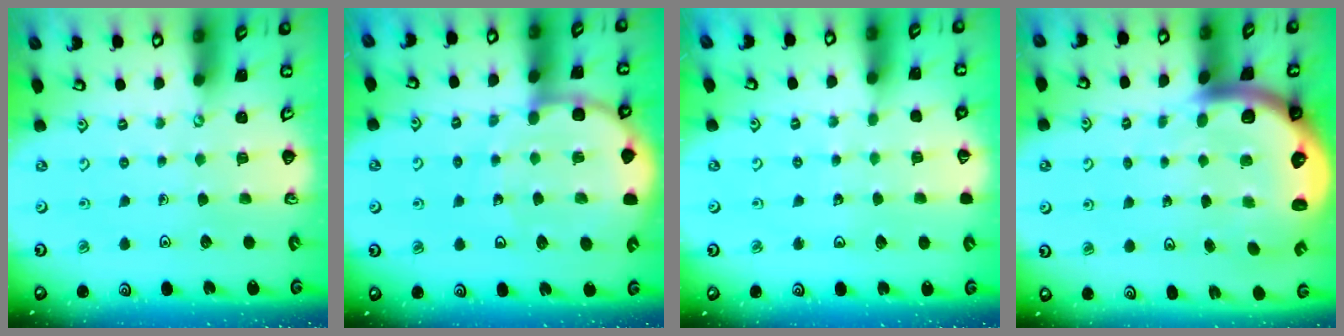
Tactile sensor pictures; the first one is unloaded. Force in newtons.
{"total": 9.3, "press": 9.3, "slide": 1.1}
{"total": 3.1, "press": 3.1, "slide": 0.6}
{"total": 9.6, "press": 9.5, "slide": 1.8}